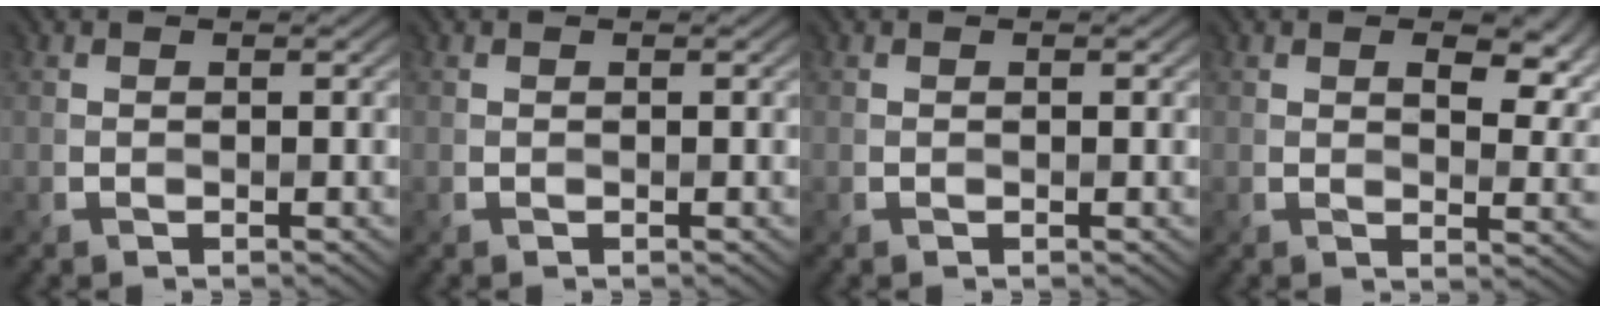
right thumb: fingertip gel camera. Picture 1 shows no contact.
{"total": 0.0}
{"total": 0.0}
{"total": 6.2, "force": [2.5, 3.2, 4.6], "torque": [-0.068, -0.011, 0.040]}